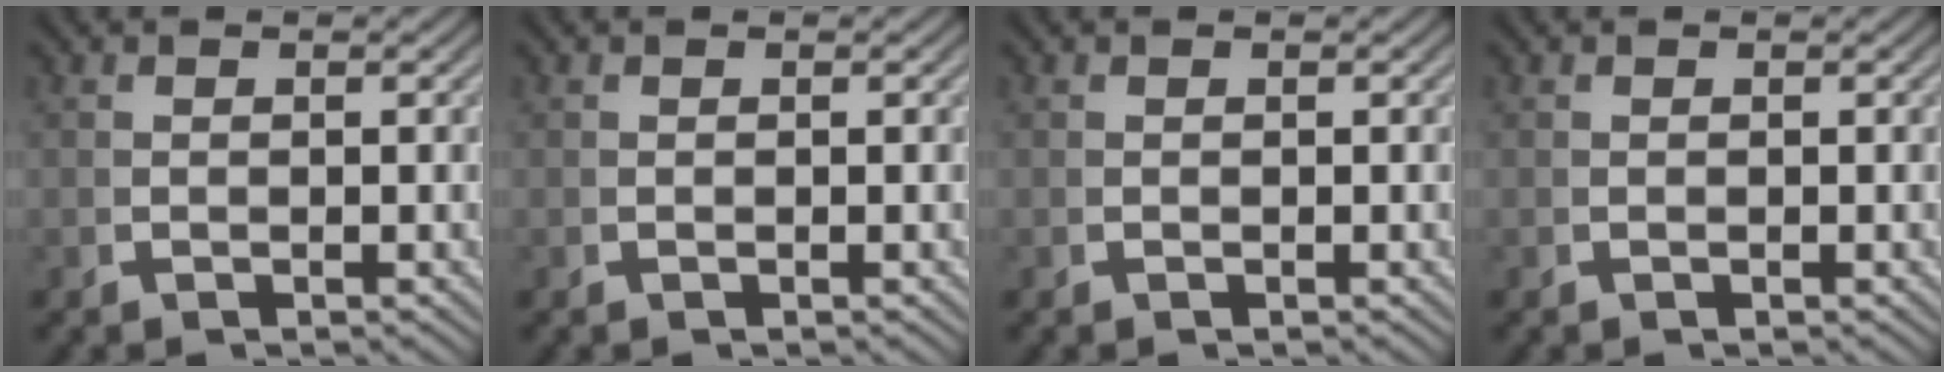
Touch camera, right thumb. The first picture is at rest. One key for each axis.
{"total": 0.0}
{"total": 0.0}
{"total": 0.0}